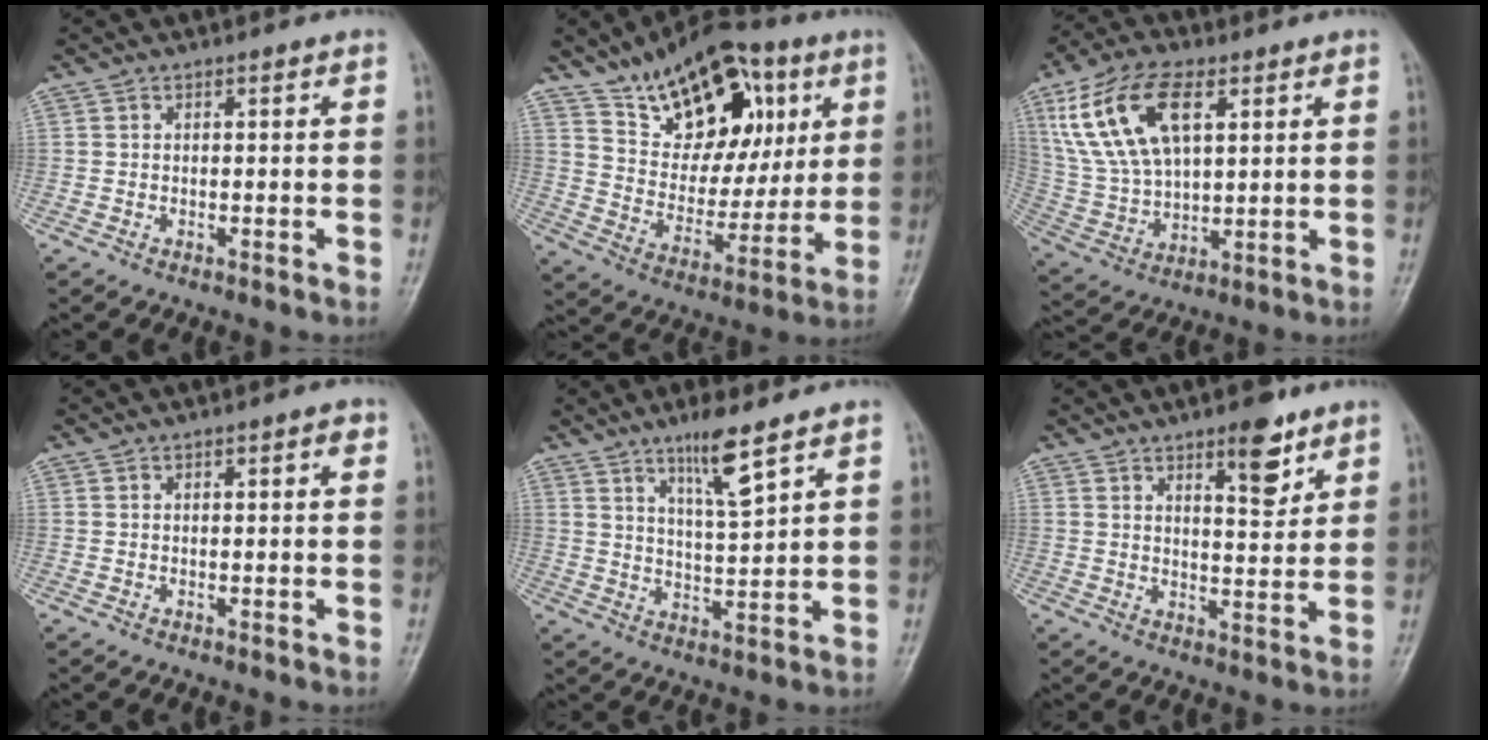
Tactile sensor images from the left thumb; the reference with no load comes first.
{"total": 22.3, "force": [11.1, 13.0, 14.4], "torque": [-0.169, -0.031, 0.183]}
{"total": 17.1, "force": [6.8, 8.9, 12.9], "torque": [-0.240, -0.011, 0.135]}
{"total": 1.9, "force": [0.6, 0.7, 1.6], "torque": [-0.017, 0.005, 0.008]}
{"total": 7.7, "force": [5.1, 0.9, 5.7], "torque": [-0.098, -0.038, 0.095]}
{"total": 7.9, "force": [4.9, 2.9, 5.5], "torque": [-0.060, -0.031, 0.070]}